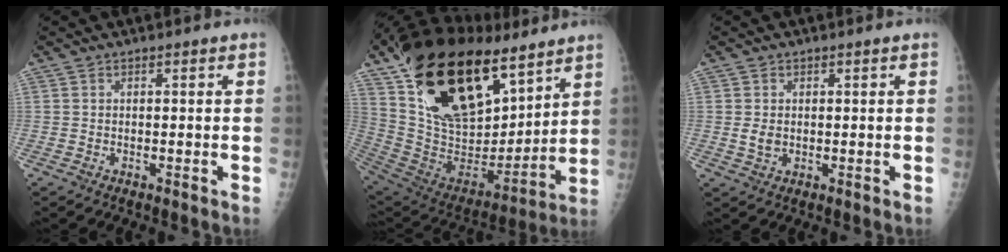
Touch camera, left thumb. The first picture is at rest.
{"total": 32.0, "force": [18.5, 15.6, 20.9], "torque": [-0.355, -0.042, 0.322]}
{"total": 2.5, "force": [0.1, 2.0, 1.4], "torque": [-0.014, -0.001, 0.007]}